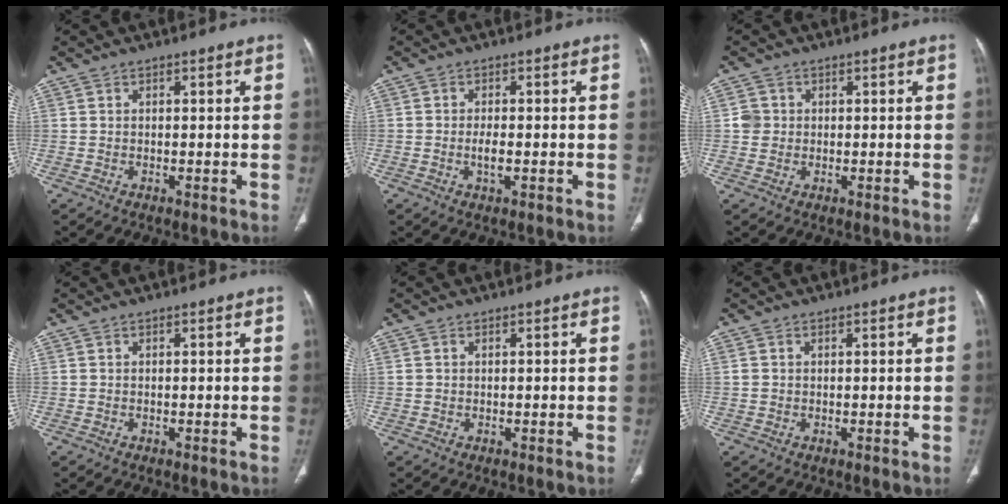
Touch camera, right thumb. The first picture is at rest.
{"total": 2.5, "force": [-0.6, 1.0, 2.1], "torque": [-0.040, 0.001, -0.011]}
{"total": 2.7, "force": [0.2, 2.6, 0.8], "torque": [0.002, 0.005, 0.002]}
{"total": 0.0}
{"total": 0.7, "force": [0.1, 0.6, 0.3], "torque": [-0.005, 0.004, 0.004]}
{"total": 1.0, "force": [0.1, 0.8, 0.4], "torque": [-0.008, 0.001, 0.004]}